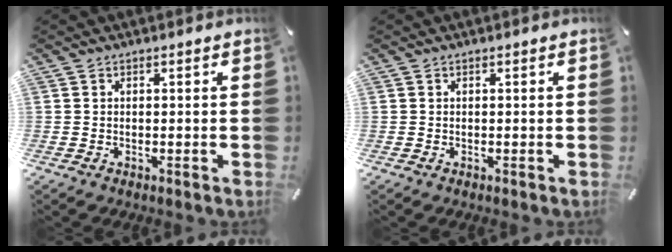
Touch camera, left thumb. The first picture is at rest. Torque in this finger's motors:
{"motor_torque": [0.01, -0.01, 0.00, 0.00, 0.00]}